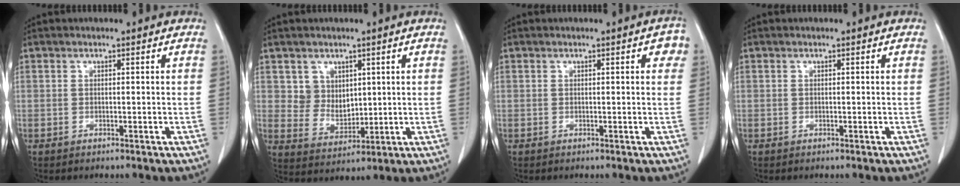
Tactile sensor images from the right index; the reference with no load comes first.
{"total": 5.1, "force": [2.2, 4.4, 1.5], "torque": [-0.028, 0.003, 0.051]}
{"total": 2.2, "force": [0.7, 0.6, 2.0], "torque": [-0.013, 0.005, 0.004]}
{"total": 0.0}